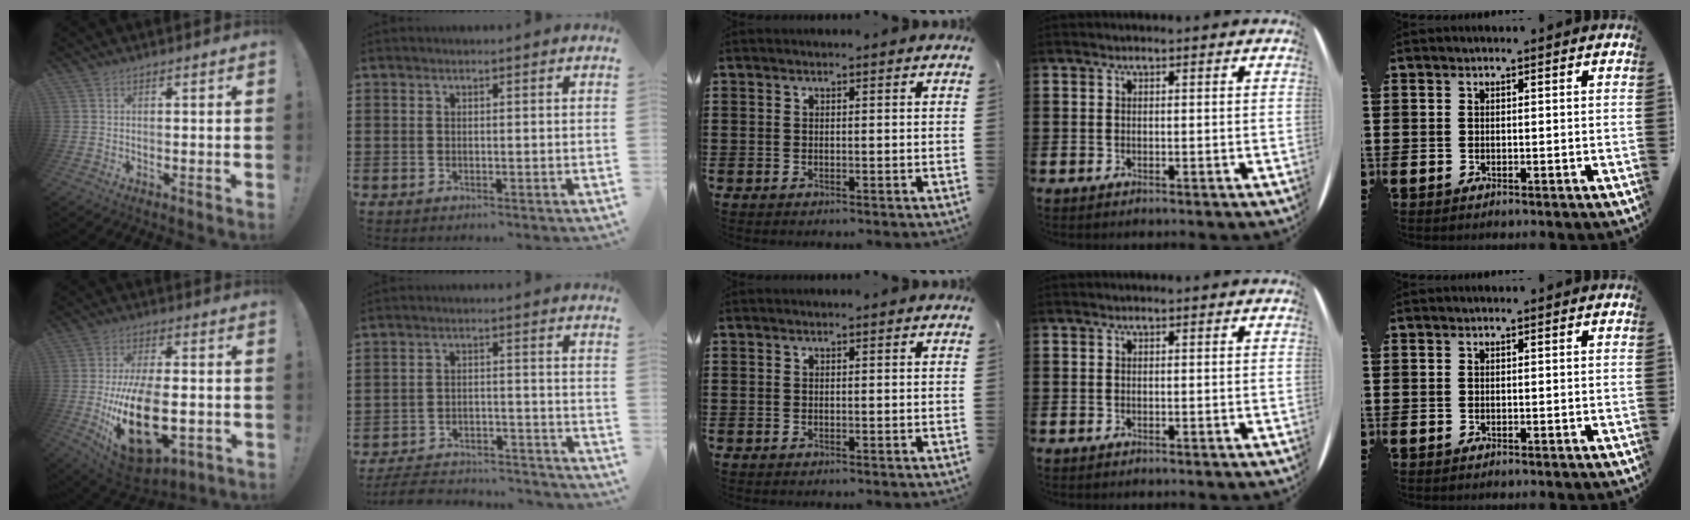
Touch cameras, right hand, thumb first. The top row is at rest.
{"thumb": {"total": 23.3, "force": [-4.3, 12.1, 19.5], "torque": [-0.350, -0.005, -0.059]}, "index": {"total": 5.7, "force": [-5.5, 0.7, 1.4], "torque": [-0.033, 0.005, -0.110]}}